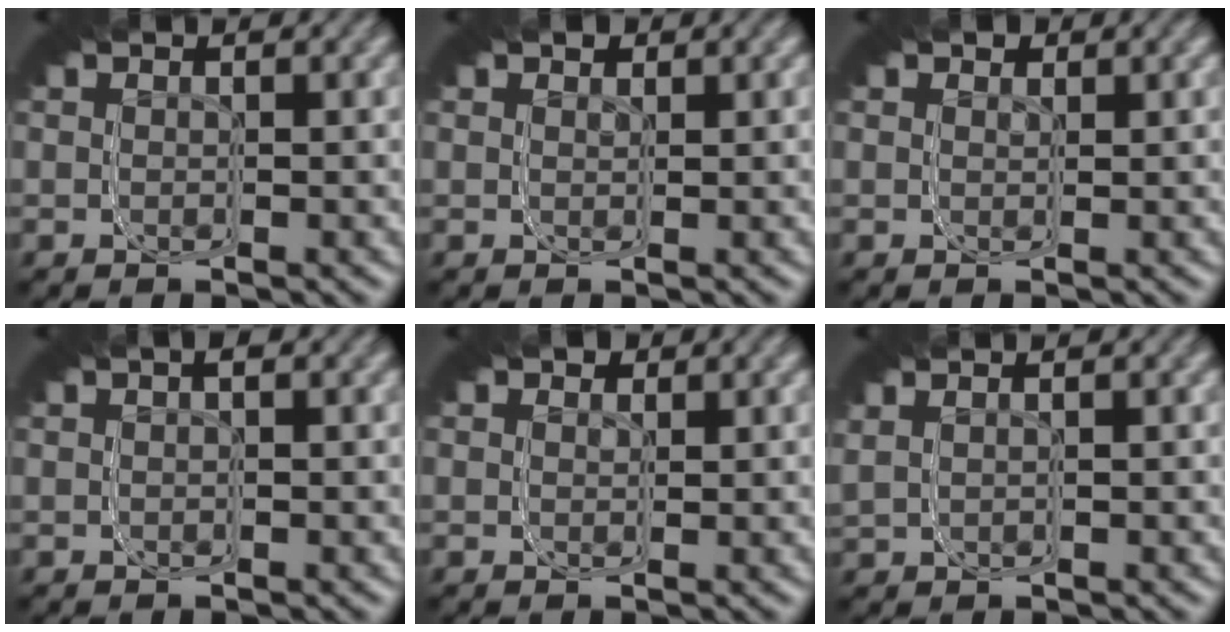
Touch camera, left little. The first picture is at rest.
{"total": 1.0, "force": [0.5, 0.8, 0.1], "torque": [-0.012, -0.003, 0.007]}
{"total": 1.3, "force": [0.7, 1.1, 0.1], "torque": [-0.010, -0.002, 0.008]}
{"total": 0.6, "force": [-0.5, -0.1, 0.1], "torque": [-0.004, 0.003, -0.009]}
{"total": 1.7, "force": [0.8, 1.5, 0.4], "torque": [-0.012, -0.001, 0.009]}
{"total": 2.1, "force": [0.4, 1.6, 1.2], "torque": [-0.042, 0.000, 0.006]}